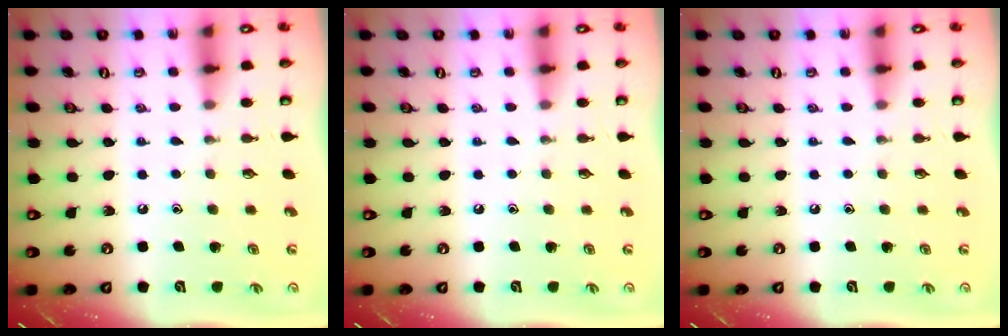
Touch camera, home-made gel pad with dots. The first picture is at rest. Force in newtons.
{"total": 0.0}
{"total": 0.0}